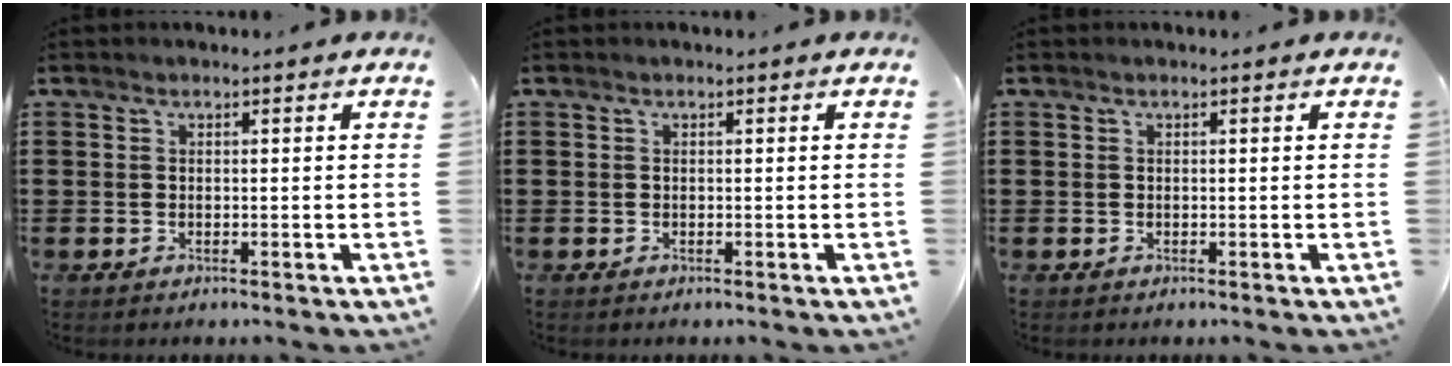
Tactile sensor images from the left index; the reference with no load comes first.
{"total": 0.0}
{"total": 0.0}